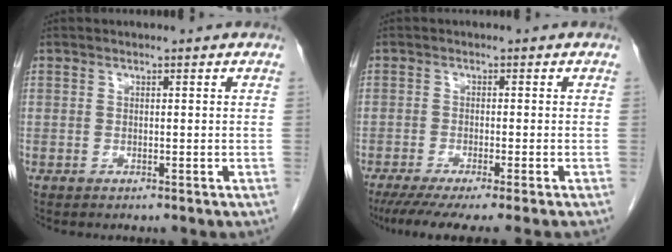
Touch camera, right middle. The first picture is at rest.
{"total": 9.3, "force": [-7.7, -0.6, 5.2], "torque": [-0.058, -0.025, -0.118]}